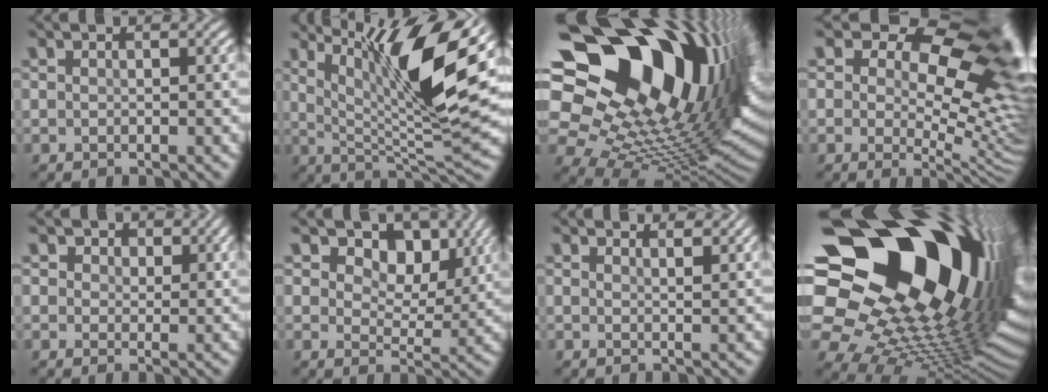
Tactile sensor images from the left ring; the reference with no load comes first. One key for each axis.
{"total": 10.5, "fx": 4.9, "fy": 1.9, "fz": 9.1, "tx": -0.149, "ty": -0.006, "tz": 0.088}
{"total": 20.3, "fx": 8.7, "fy": 11.8, "fz": 14.1, "tx": -0.253, "ty": 0.002, "tz": 0.168}
{"total": 15.1, "fx": 6.5, "fy": 7.9, "fz": 11.1, "tx": -0.130, "ty": 0.009, "tz": 0.100}
{"total": 1.8, "fx": 1.5, "fy": 0.9, "fz": -0.2, "tx": 0.003, "ty": -0.004, "tz": 0.013}
{"total": 5.9, "fx": 3.6, "fy": 3.5, "fz": 3.1, "tx": -0.048, "ty": -0.011, "tz": 0.040}
{"total": 2.6, "fx": 2.4, "fy": 0.6, "fz": 0.6, "tx": 0.014, "ty": 0.019, "tz": 0.005}
{"total": 21.5, "fx": 6.8, "fy": 13.1, "fz": 15.6, "tx": -0.251, "ty": -0.032, "tz": 0.135}